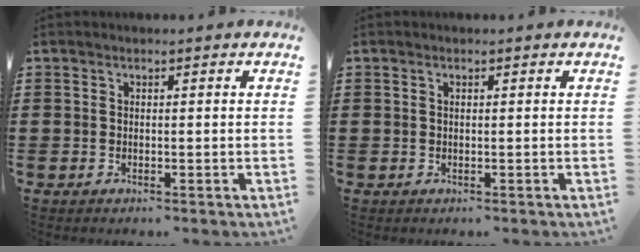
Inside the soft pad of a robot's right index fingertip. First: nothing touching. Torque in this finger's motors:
{"motor_torque": [-0.10, 0.24, 0.04, -0.01]}